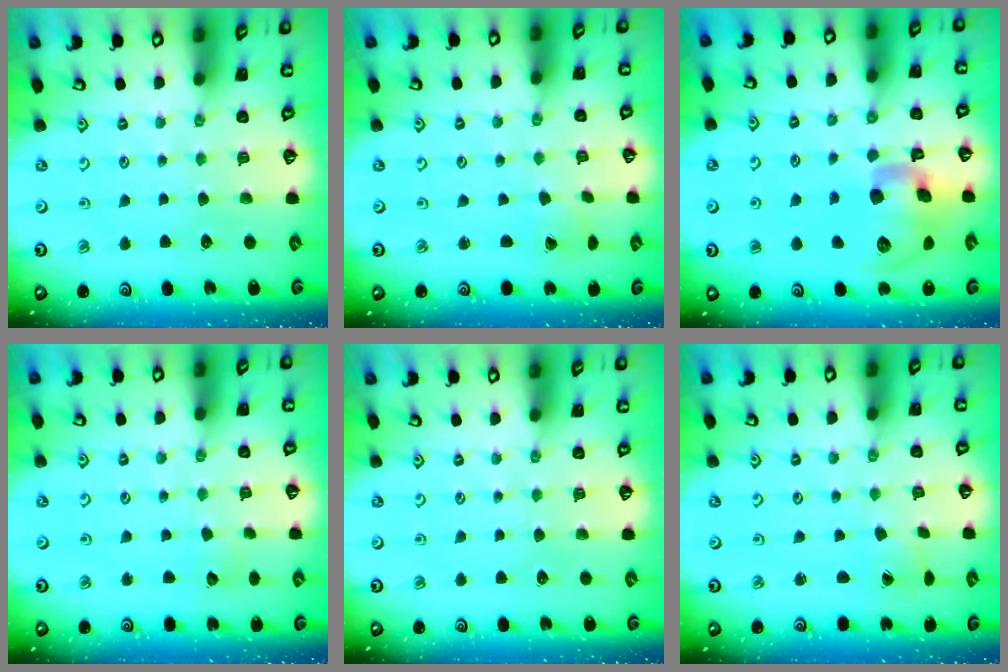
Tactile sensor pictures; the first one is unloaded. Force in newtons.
{"total": 1.8, "press": 1.8, "slide": 0.2}
{"total": 15.5, "press": 15.3, "slide": 2.3}
{"total": 3.2, "press": 3.2, "slide": 0.2}
{"total": 0.0}
{"total": 0.5, "press": 0.5, "slide": 0.1}